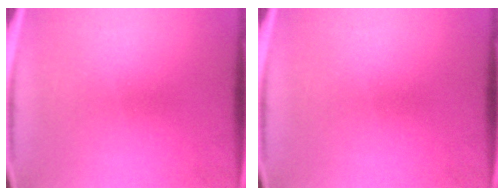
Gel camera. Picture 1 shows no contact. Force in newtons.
{"total": 0.0}